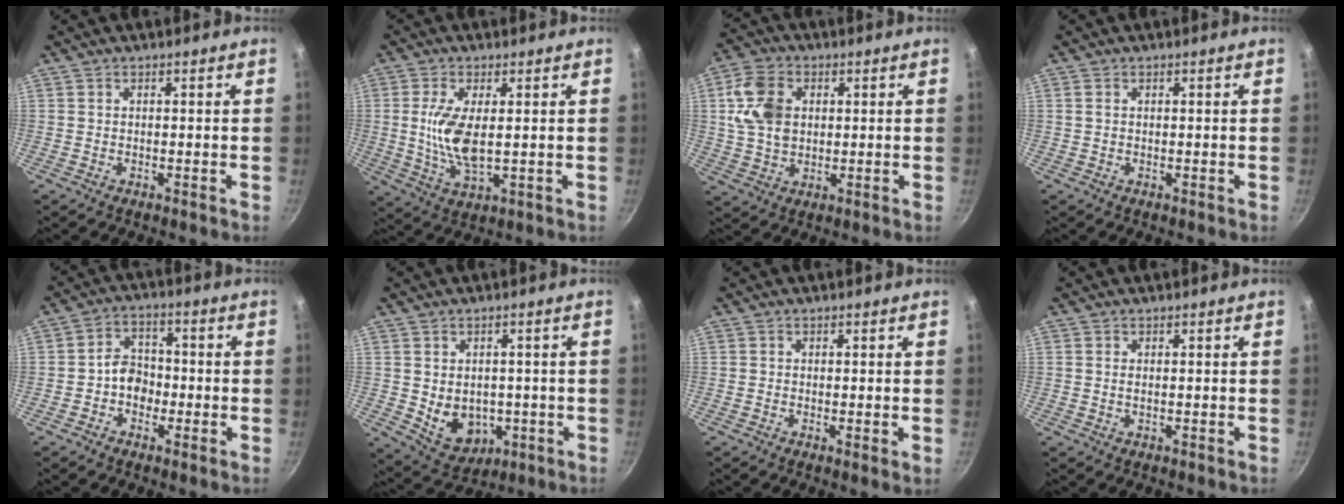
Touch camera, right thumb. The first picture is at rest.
{"total": 9.0, "force": [0.6, 3.7, 8.2], "torque": [-0.173, -0.016, 0.019]}
{"total": 10.7, "force": [2.0, 7.5, 7.2], "torque": [-0.133, 0.006, 0.039]}
{"total": 0.8, "force": [0.1, 0.6, 0.6], "torque": [-0.014, 0.001, 0.004]}
{"total": 6.2, "force": [-1.4, 4.9, 3.5], "torque": [-0.030, 0.023, -0.038]}
{"total": 8.7, "force": [-1.2, 6.8, 5.3], "torque": [-0.058, 0.000, 0.003]}
{"total": 1.5, "force": [0.0, 0.3, 1.4], "torque": [-0.027, -0.007, -0.005]}
{"total": 0.7, "force": [0.1, 0.2, 0.6], "torque": [-0.015, 0.001, 0.003]}